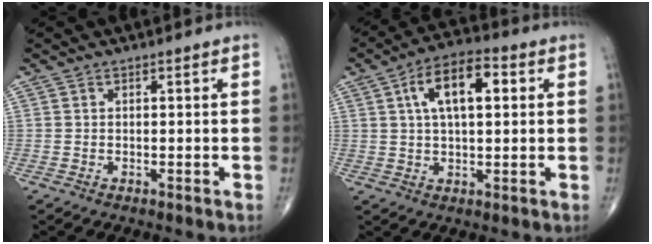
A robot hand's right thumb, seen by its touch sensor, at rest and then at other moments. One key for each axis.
{"total": 11.1, "fx": 2.9, "fy": 5.1, "fz": 9.4, "tx": -0.152, "ty": 0.015, "tz": 0.043}